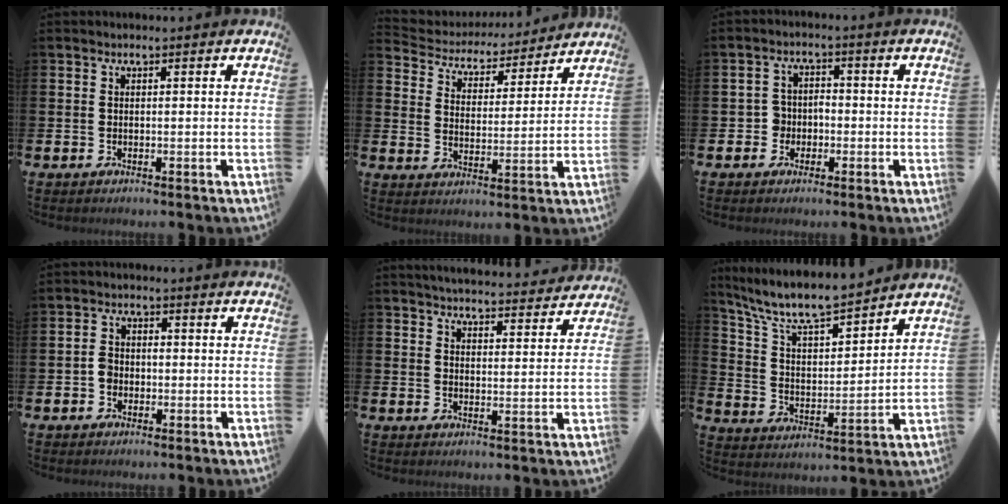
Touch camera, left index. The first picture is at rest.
{"total": 4.7, "force": [4.4, 1.6, 0.0], "torque": [-0.023, -0.045, 0.069]}
{"total": 3.1, "force": [-1.5, 2.7, 0.5], "torque": [-0.011, 0.003, -0.037]}
{"total": 2.3, "force": [-0.6, 2.0, 1.0], "torque": [-0.008, 0.003, -0.018]}
{"total": 4.8, "force": [4.8, 0.4, 0.1], "torque": [-0.001, -0.042, 0.081]}
{"total": 8.9, "force": [8.3, 1.3, 3.0], "torque": [-0.093, -0.055, 0.146]}